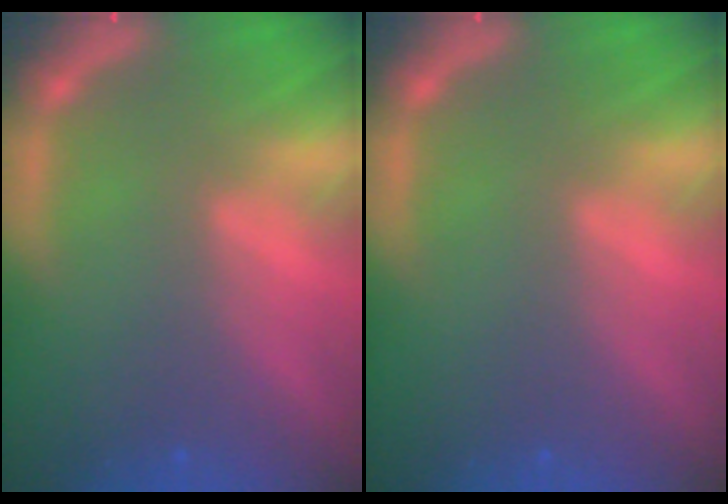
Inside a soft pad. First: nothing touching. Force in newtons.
{"total": 0.0}